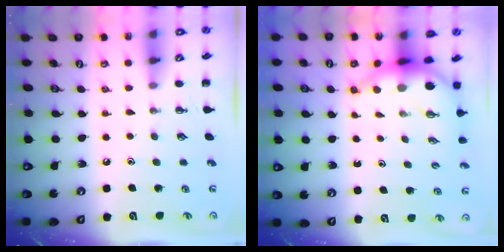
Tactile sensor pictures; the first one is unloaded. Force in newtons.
{"total": 7.0, "press": 6.9, "slide": 1.2}